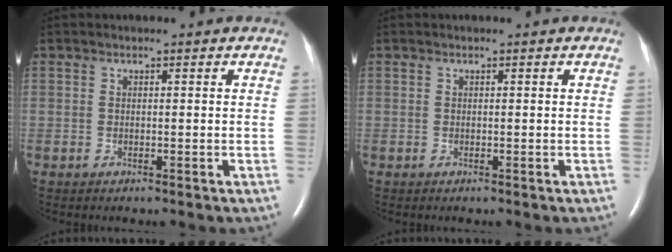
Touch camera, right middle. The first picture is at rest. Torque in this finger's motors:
{"motor_torque": [0.00, 0.00, 0.00, 0.00]}